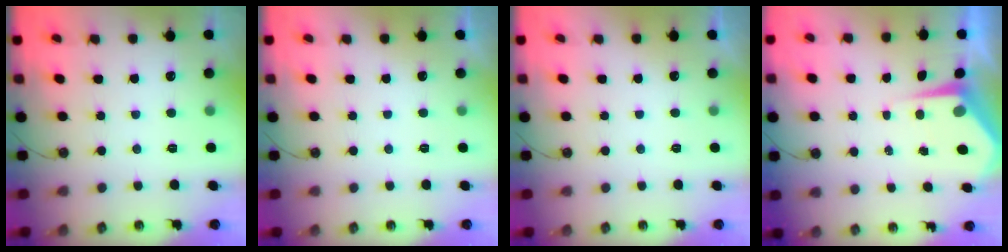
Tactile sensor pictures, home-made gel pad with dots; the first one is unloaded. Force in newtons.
{"total": 0.0}
{"total": 0.0}
{"total": 5.1, "press": 5.1, "slide": 0.5}